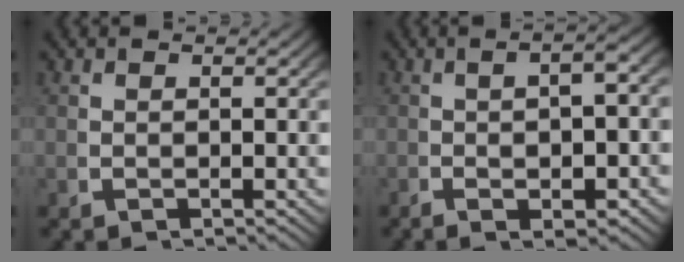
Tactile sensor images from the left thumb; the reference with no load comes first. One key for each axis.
{"total": 4.7, "fx": -0.5, "fy": 1.7, "fz": 4.4, "tx": -0.064, "ty": 0.008, "tz": -0.010}